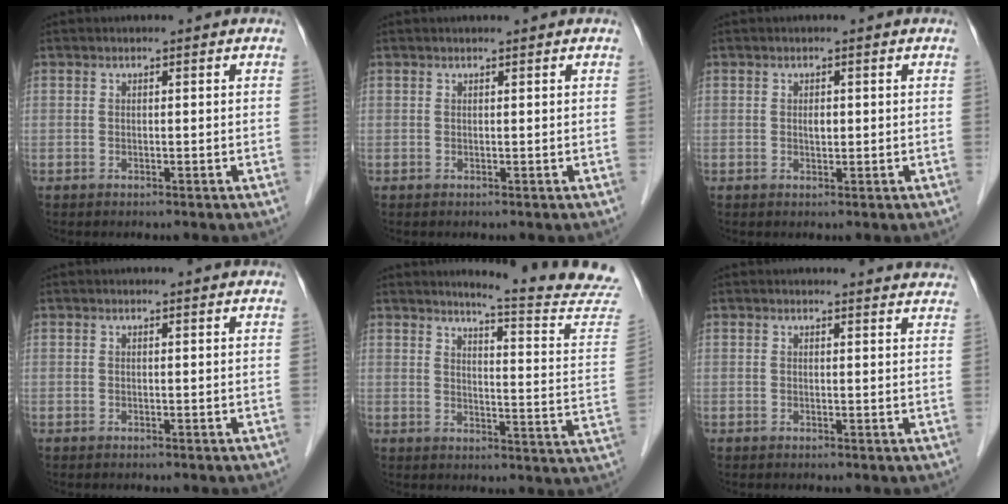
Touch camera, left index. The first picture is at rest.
{"total": 0.8, "force": [0.8, 0.0, 0.4], "torque": [-0.007, 0.006, 0.013]}
{"total": 1.0, "force": [0.1, 0.6, 0.8], "torque": [-0.015, -0.001, 0.003]}
{"total": 1.4, "force": [1.4, 0.1, 0.2], "torque": [-0.012, 0.006, 0.013]}
{"total": 16.2, "force": [15.4, -1.4, 4.9], "torque": [-0.065, -0.114, 0.167]}
{"total": 6.6, "force": [6.5, 0.8, 0.8], "torque": [0.005, -0.009, 0.046]}